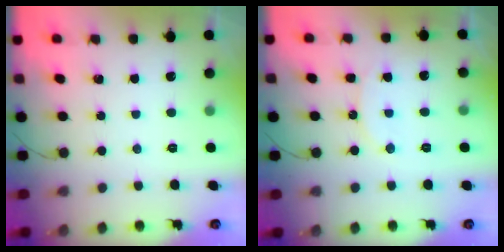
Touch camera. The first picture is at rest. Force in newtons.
{"total": 8.9, "press": 8.8, "slide": 0.9}